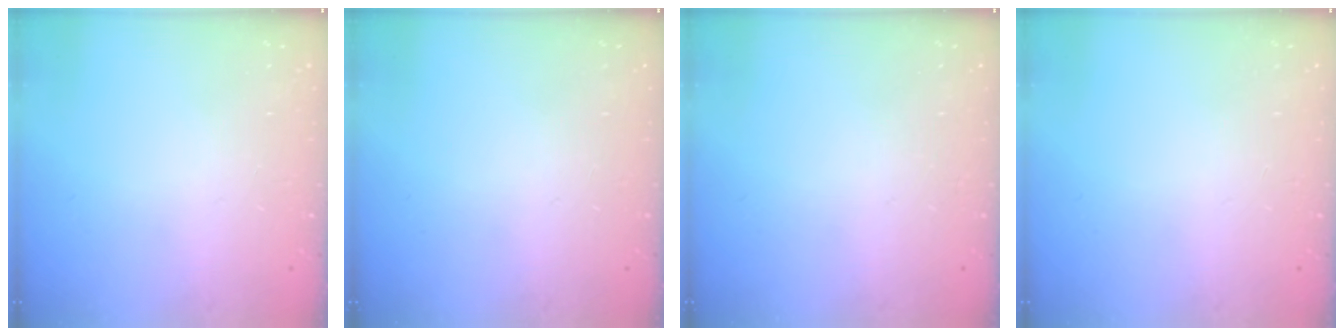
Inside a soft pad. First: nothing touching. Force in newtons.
{"total": 0.0}
{"total": 0.0}
{"total": 0.0}